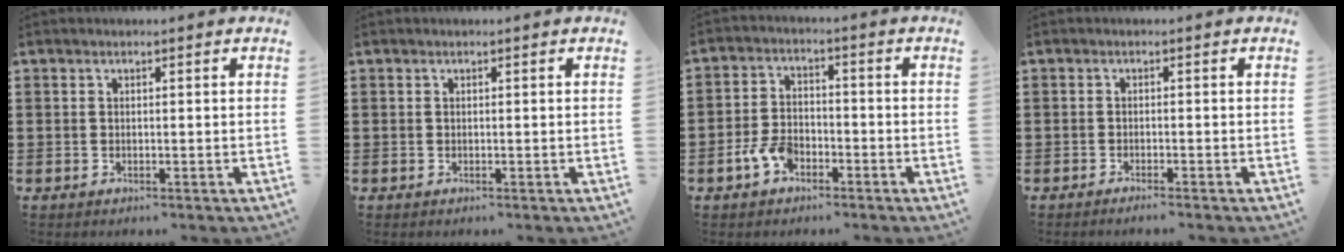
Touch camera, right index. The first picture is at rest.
{"total": 0.0}
{"total": 5.0, "force": [-2.8, 2.8, 2.9], "torque": [-0.079, 0.002, -0.060]}
{"total": 0.9, "force": [-0.9, -0.1, 0.2], "torque": [-0.005, -0.001, -0.018]}